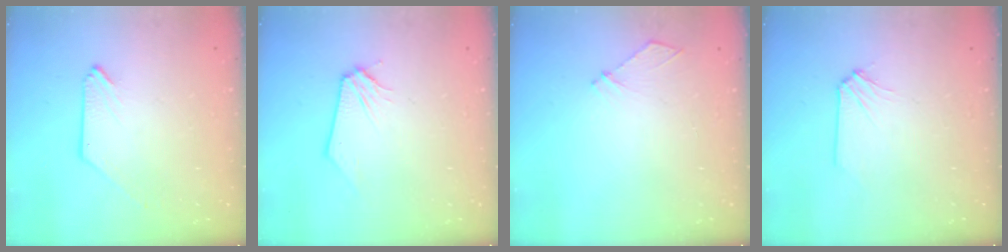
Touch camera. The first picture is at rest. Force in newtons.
{"total": 0.0}
{"total": 3.9, "press": 3.9, "slide": 0.5}
{"total": 0.6, "press": 0.6, "slide": 0.1}